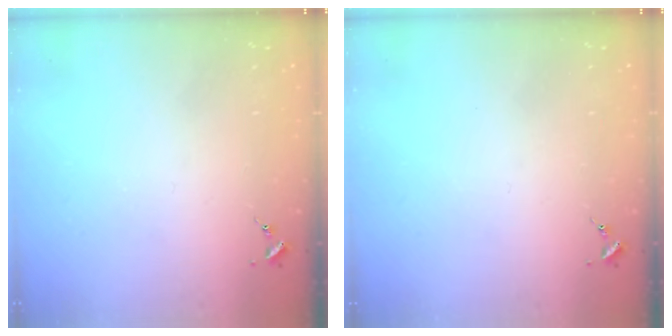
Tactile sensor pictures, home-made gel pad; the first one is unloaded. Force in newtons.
{"total": 0.0}